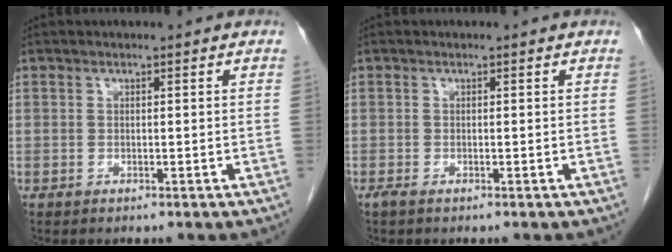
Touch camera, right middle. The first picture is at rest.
{"total": 0.7, "force": [-0.5, 0.1, 0.4], "torque": [-0.012, -0.003, -0.010]}